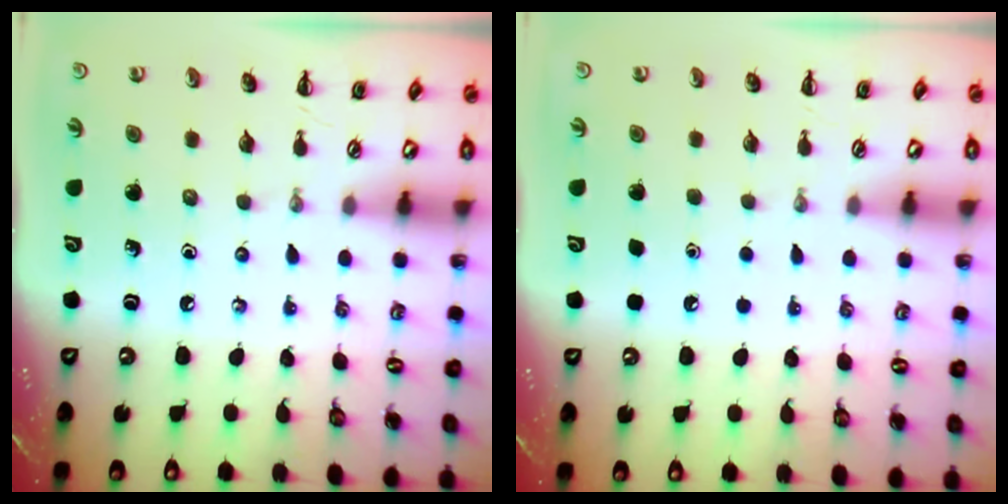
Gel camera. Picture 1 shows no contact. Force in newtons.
{"total": 1.6, "press": 1.6, "slide": 0.1}